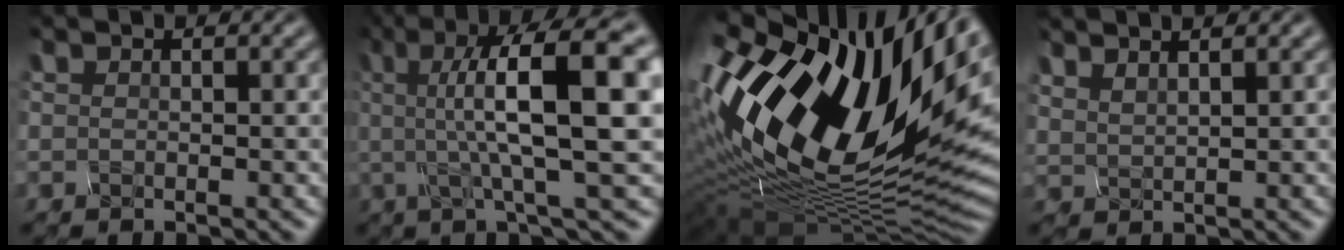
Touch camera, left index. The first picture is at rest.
{"total": 11.5, "force": [1.1, 2.6, 11.2], "torque": [-0.174, 0.011, 0.025]}
{"total": 20.4, "force": [3.7, 9.1, 17.8], "torque": [-0.358, 0.015, 0.070]}
{"total": 2.0, "force": [1.6, 0.5, 1.1], "torque": [-0.028, 0.006, 0.032]}